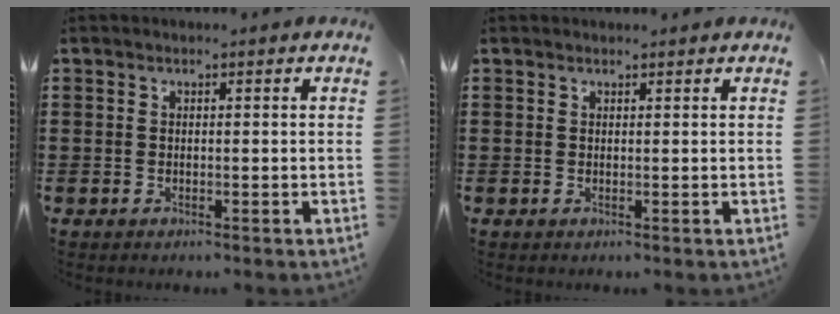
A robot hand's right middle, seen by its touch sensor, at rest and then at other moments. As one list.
[{"total": 0.5, "force": [0.5, 0.0, -0.1], "torque": [-0.002, -0.002, 0.011]}]